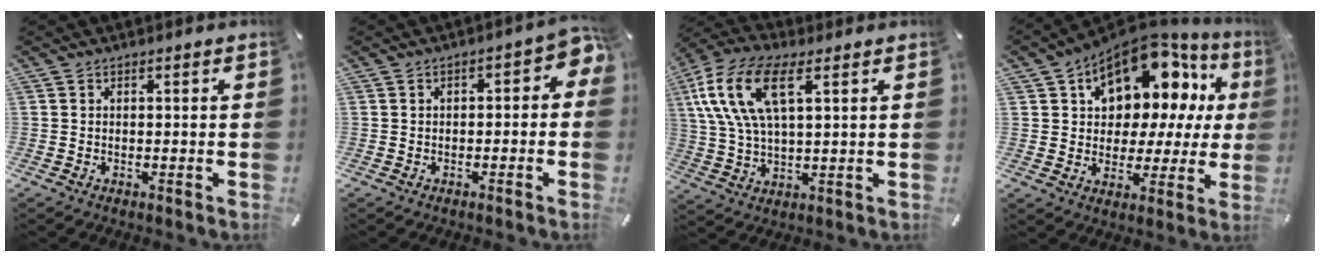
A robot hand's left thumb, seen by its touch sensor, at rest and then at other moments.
{"total": 4.3, "force": [-0.9, 2.5, 3.4], "torque": [-0.045, 0.013, -0.020]}
{"total": 15.1, "force": [6.1, 6.8, 12.0], "torque": [-0.278, -0.003, 0.105]}
{"total": 14.4, "force": [7.7, 9.2, 8.0], "torque": [-0.108, -0.068, 0.127]}